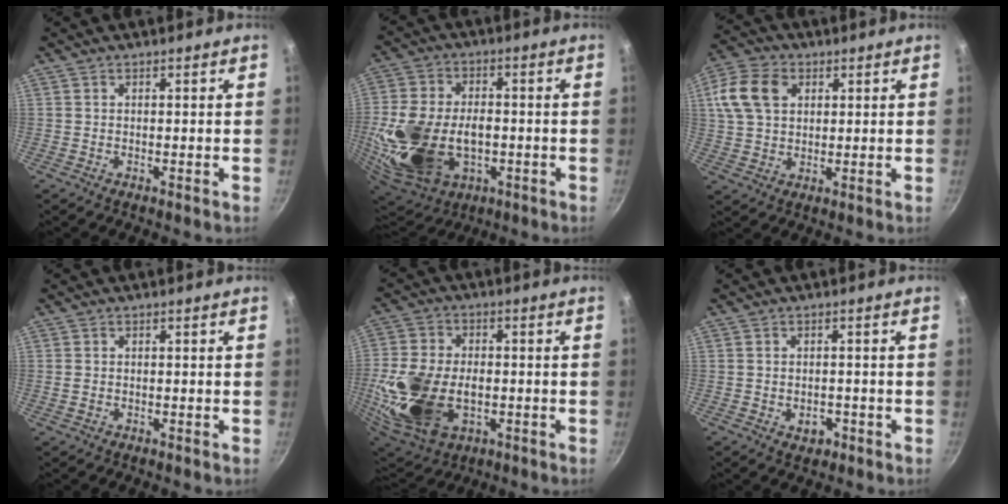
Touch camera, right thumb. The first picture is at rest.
{"total": 22.8, "force": [-3.6, 15.2, 16.7], "torque": [-0.337, 0.011, -0.048]}
{"total": 11.7, "force": [3.5, 8.4, 7.3], "torque": [-0.134, 0.009, 0.056]}
{"total": 1.2, "force": [-0.2, 1.0, 0.7], "torque": [-0.013, 0.001, -0.005]}
{"total": 20.1, "force": [-3.2, 13.0, 15.0], "torque": [-0.307, 0.004, -0.047]}
{"total": 3.1, "force": [-1.2, 2.2, 1.8], "torque": [-0.020, 0.012, -0.010]}